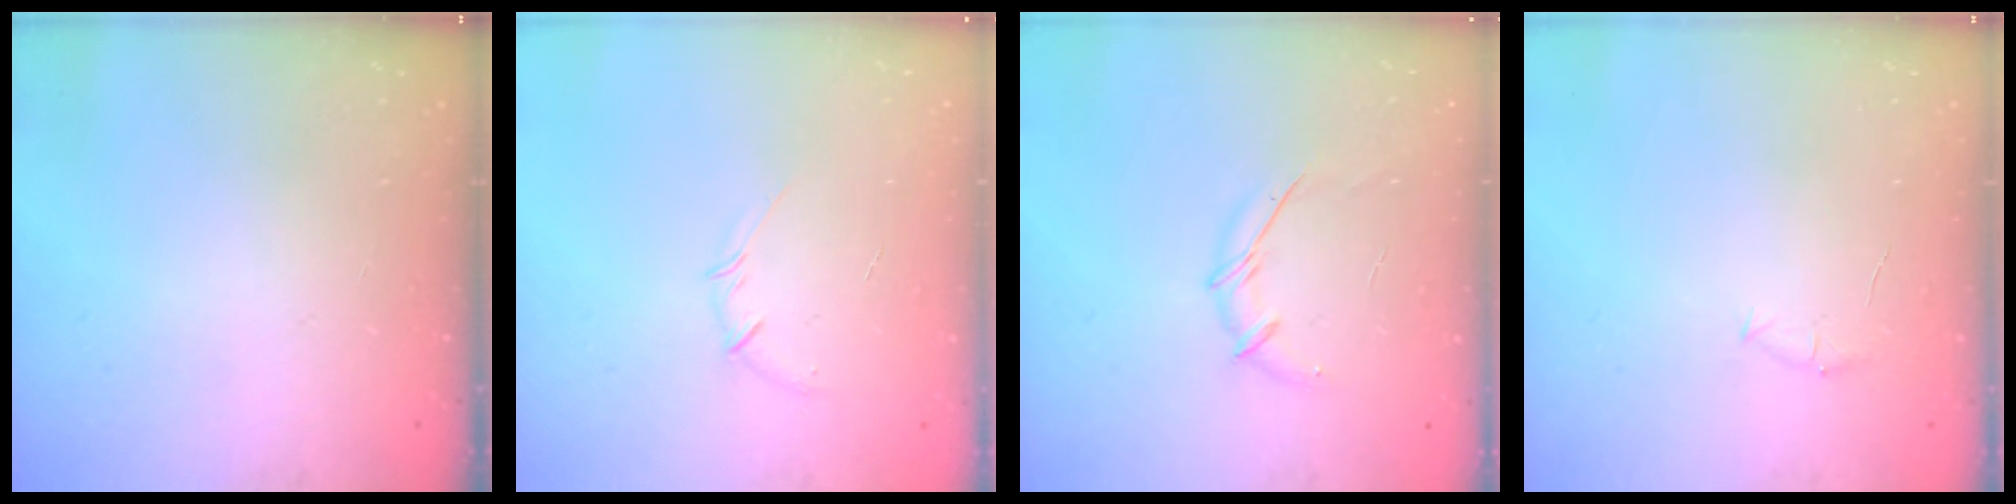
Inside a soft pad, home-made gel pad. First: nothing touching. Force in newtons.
{"total": 3.6, "press": 3.4, "slide": 1.2}
{"total": 5.9, "press": 5.7, "slide": 1.3}
{"total": 4.0, "press": 3.8, "slide": 1.2}